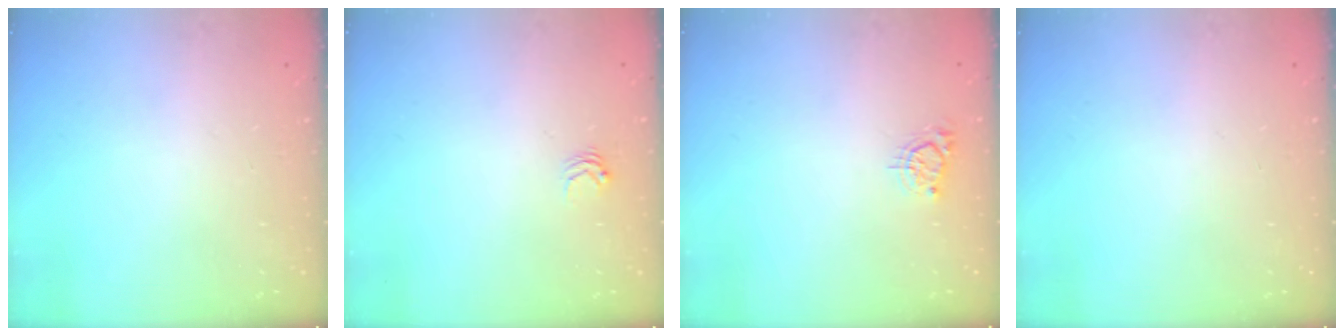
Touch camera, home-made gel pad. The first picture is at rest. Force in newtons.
{"total": 2.9, "press": 2.8, "slide": 0.4}
{"total": 2.5, "press": 2.5, "slide": 0.4}
{"total": 0.0}